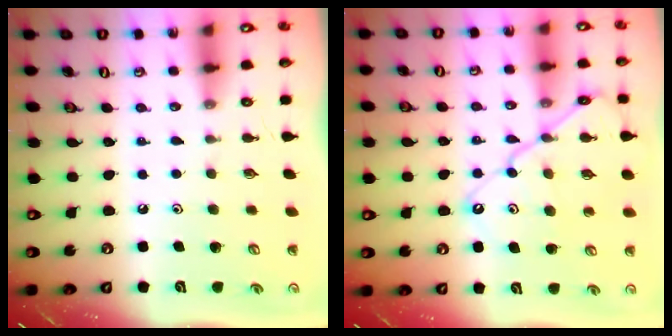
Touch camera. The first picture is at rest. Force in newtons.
{"total": 12.8, "press": 12.7, "slide": 1.2}